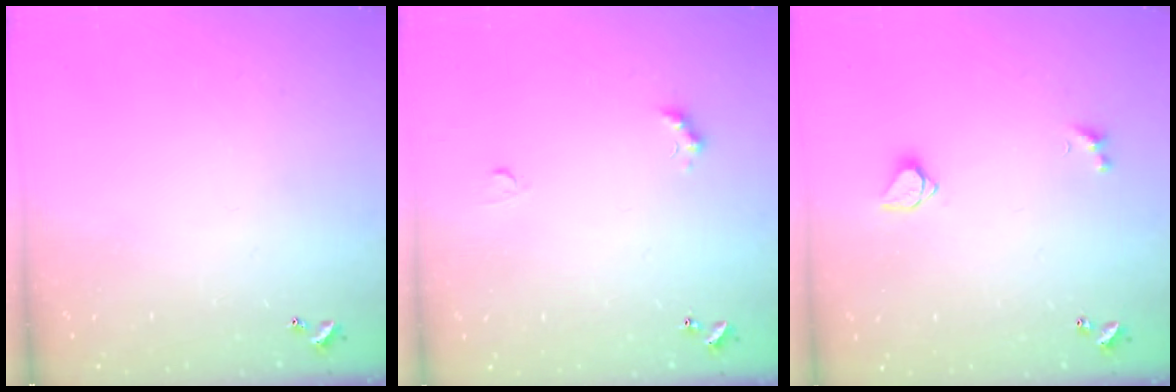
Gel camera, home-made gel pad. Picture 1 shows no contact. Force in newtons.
{"total": 2.4, "press": 2.3, "slide": 0.5}
{"total": 1.5, "press": 1.5, "slide": 0.3}